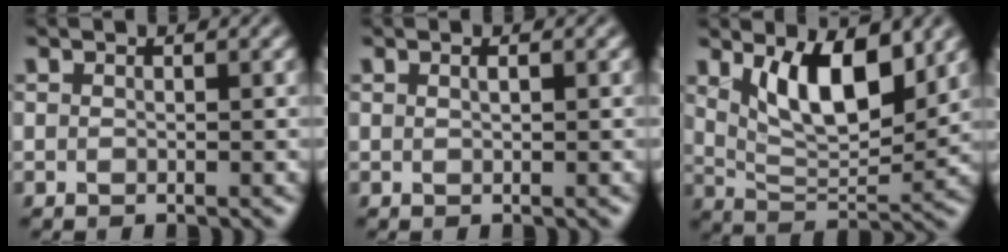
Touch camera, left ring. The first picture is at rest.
{"total": 0.5, "force": [0.2, 0.1, 0.5], "torque": [-0.010, 0.003, 0.004]}
{"total": 7.4, "force": [3.1, 3.0, 6.0], "torque": [-0.106, -0.012, 0.057]}